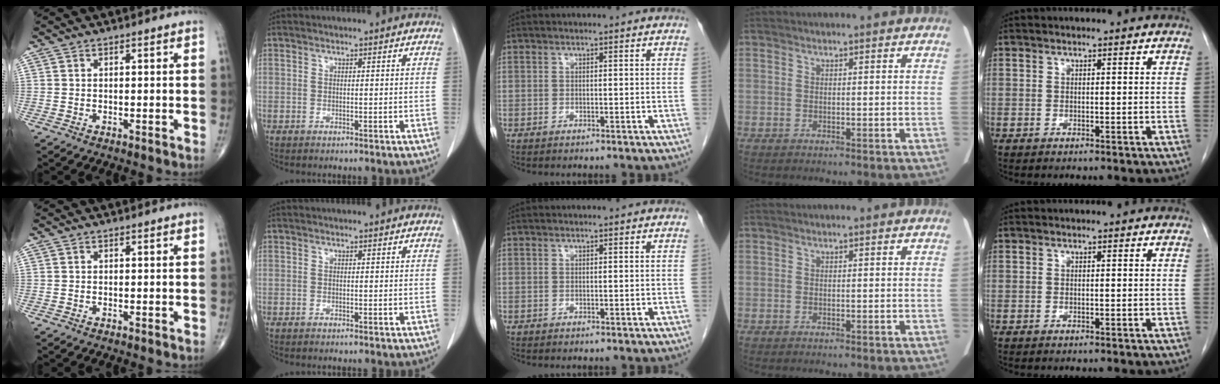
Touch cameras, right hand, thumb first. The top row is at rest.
{}